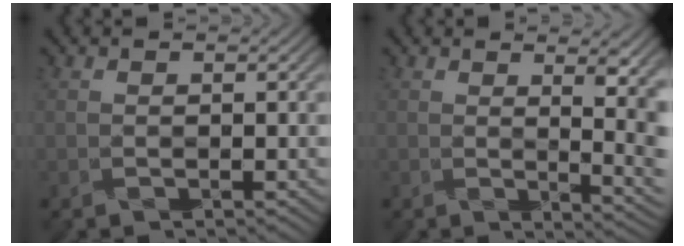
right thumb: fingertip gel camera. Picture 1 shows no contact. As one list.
[{"total": 7.2, "force": [1.4, 2.6, 6.6], "torque": [-0.054, 0.007, 0.013]}]